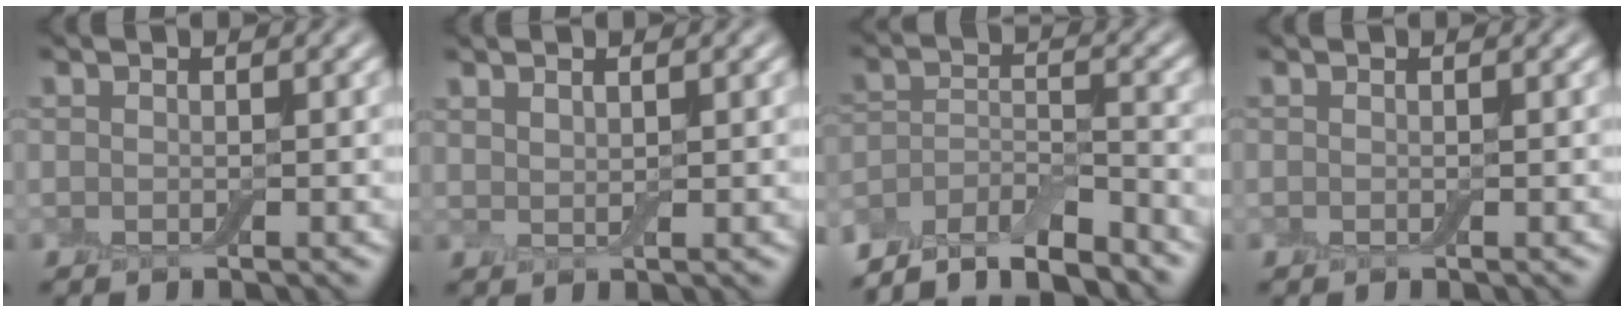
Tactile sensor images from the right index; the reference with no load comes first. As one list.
[{"total": 0.9, "force": [0.8, 0.1, 0.2], "torque": [-0.009, 0.002, 0.018]}, {"total": 7.3, "force": [-6.5, 1.9, 2.8], "torque": [-0.053, -0.002, -0.121]}, {"total": 0.0}]